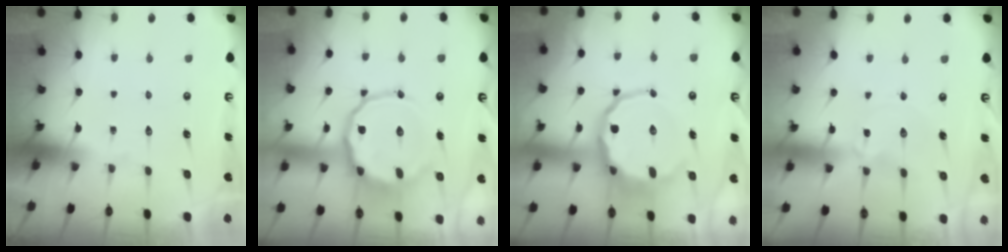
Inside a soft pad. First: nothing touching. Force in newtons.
{"total": 12.7, "press": 12.5, "slide": 2.1}
{"total": 11.8, "press": 11.2, "slide": 3.7}
{"total": 0.6, "press": 0.5, "slide": 0.2}